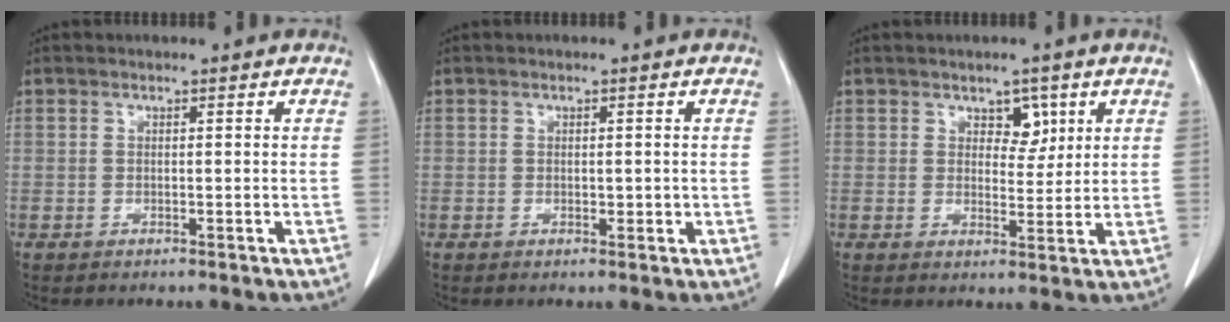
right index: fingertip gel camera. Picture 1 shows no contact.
{"total": 1.1, "force": [-0.1, 0.6, 0.9], "torque": [-0.014, -0.001, 0.000]}
{"total": 3.6, "force": [1.8, 2.2, 2.2], "torque": [-0.024, 0.001, 0.028]}